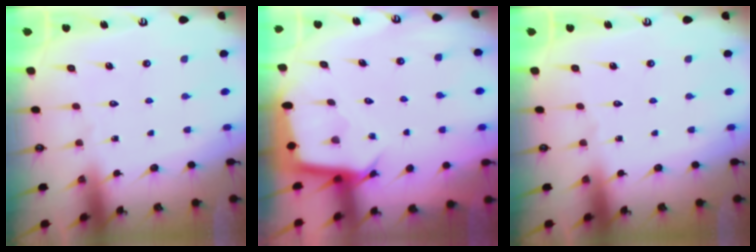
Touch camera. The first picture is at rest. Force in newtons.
{"total": 2.8, "press": 2.8, "slide": 0.0}
{"total": 0.0}